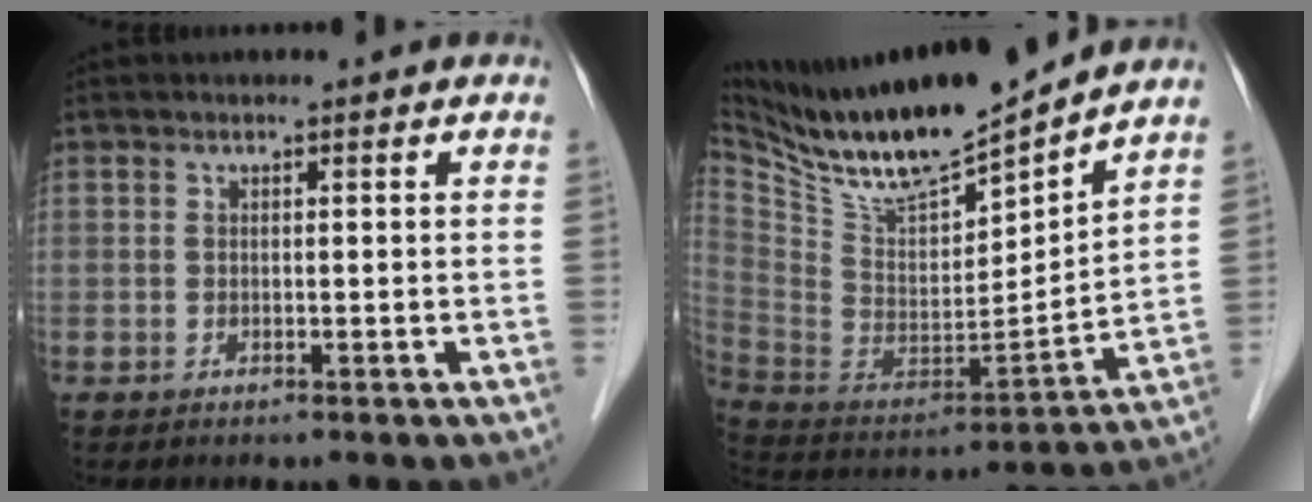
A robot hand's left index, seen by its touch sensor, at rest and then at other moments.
{"total": 18.1, "force": [16.0, 1.6, 8.2], "torque": [-0.164, -0.015, 0.301]}